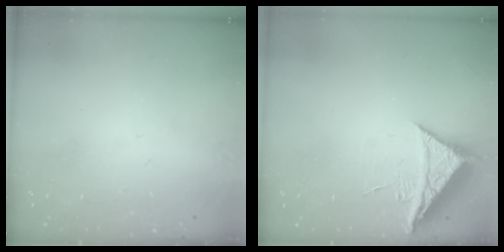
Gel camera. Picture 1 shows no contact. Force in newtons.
{"total": 7.7, "press": 7.7, "slide": 0.4}